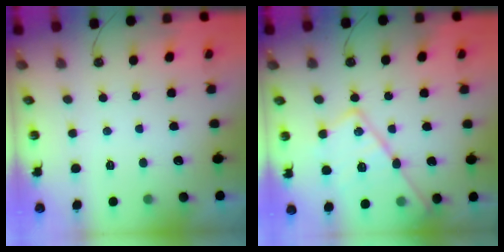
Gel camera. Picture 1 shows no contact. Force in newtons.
{"total": 19.6, "press": 19.5, "slide": 1.7}